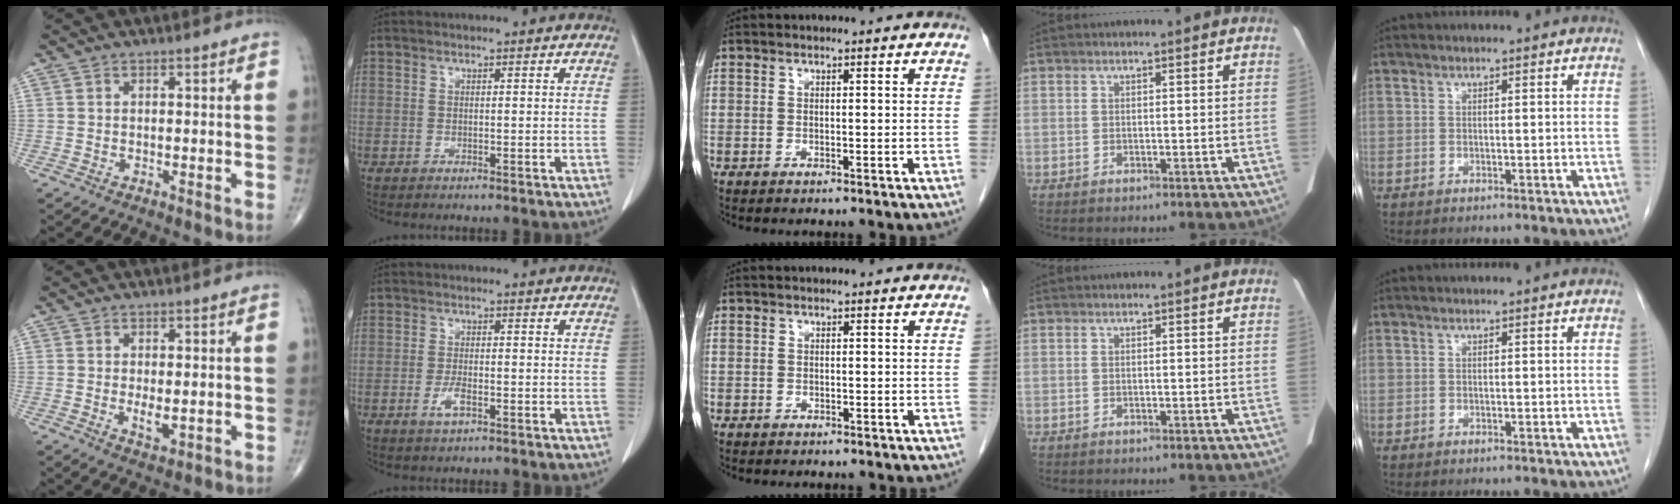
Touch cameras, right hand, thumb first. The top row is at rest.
{"thumb": {"total": 2.9, "force": [-0.3, 1.4, 2.6], "torque": [-0.048, -0.007, -0.004]}, "index": {"total": 2.8, "force": [-1.3, 0.8, 2.4], "torque": [-0.049, -0.001, -0.023]}, "middle": {"total": 1.1, "force": [-0.8, 0.7, 0.0], "torque": [-0.009, 0.004, -0.016]}}